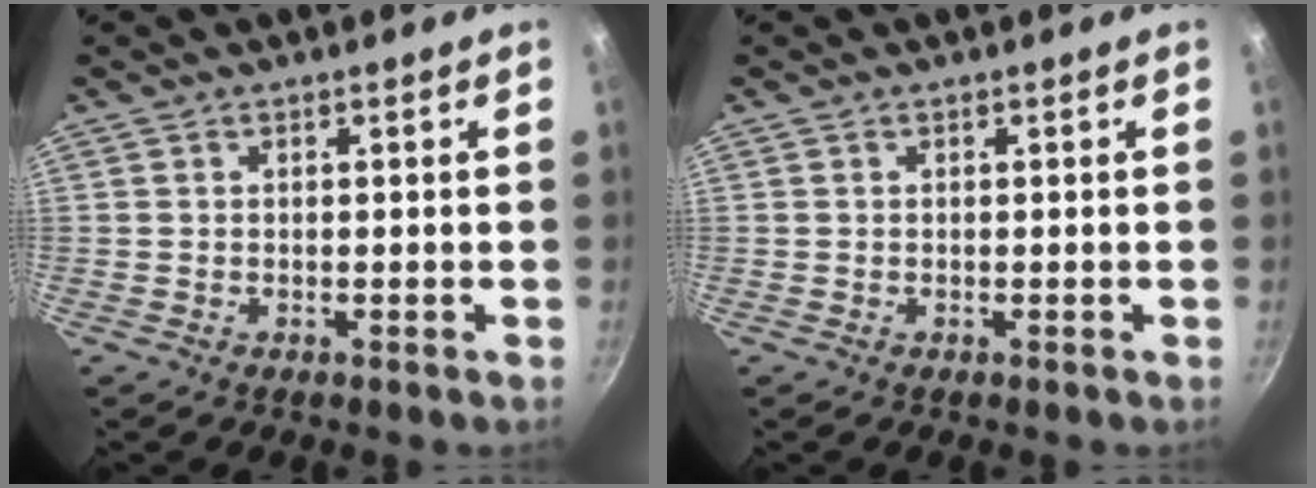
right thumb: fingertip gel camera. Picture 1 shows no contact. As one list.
[{"total": 0.0}]